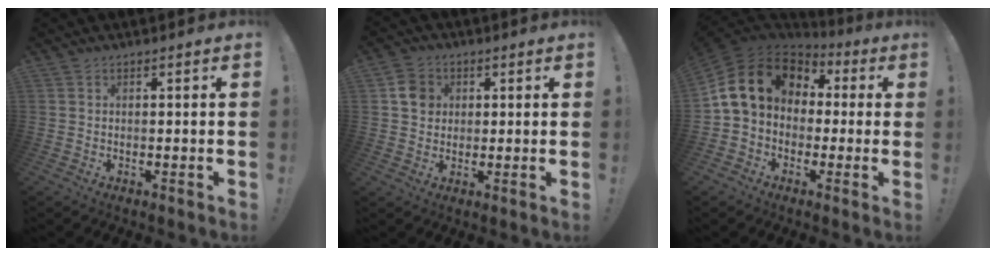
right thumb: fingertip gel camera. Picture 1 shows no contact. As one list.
[{"total": 6.5, "force": [1.7, 5.9, 2.1], "torque": [-0.017, 0.000, 0.033]}, {"total": 16.0, "force": [3.9, 11.9, 9.9], "torque": [-0.173, -0.004, 0.074]}]